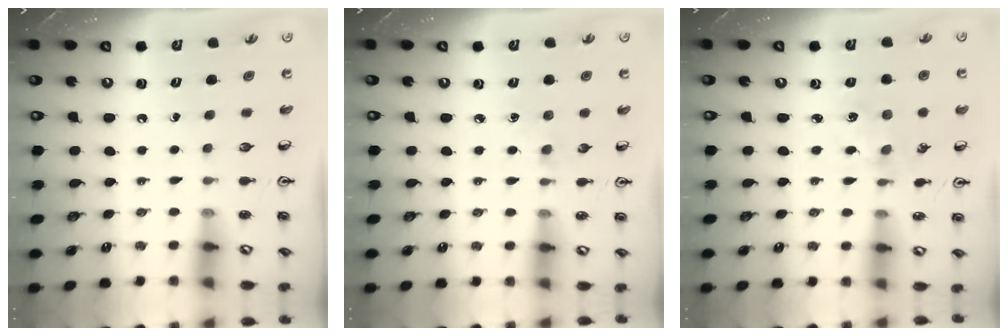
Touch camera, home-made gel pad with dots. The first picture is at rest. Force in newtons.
{"total": 3.8, "press": 3.7, "slide": 0.6}
{"total": 0.9, "press": 0.9, "slide": 0.2}